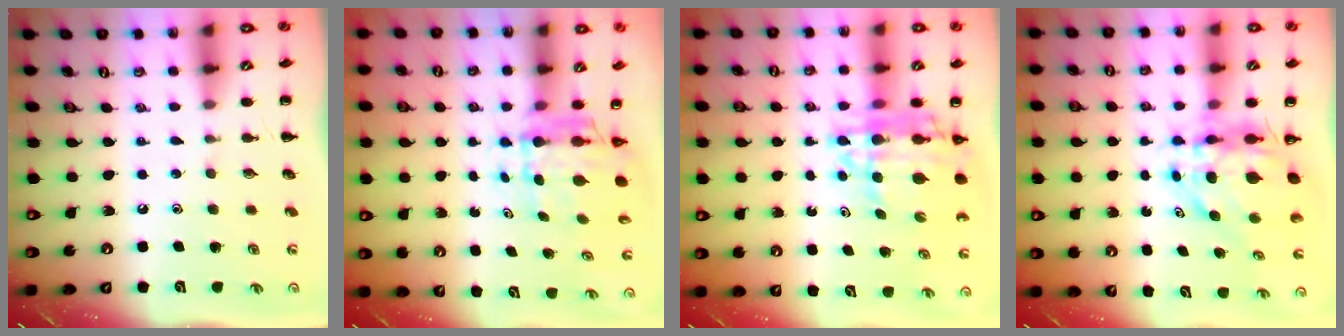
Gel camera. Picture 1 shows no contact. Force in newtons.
{"total": 5.7, "press": 5.5, "slide": 1.4}
{"total": 11.4, "press": 10.9, "slide": 3.4}
{"total": 7.6, "press": 7.1, "slide": 2.7}